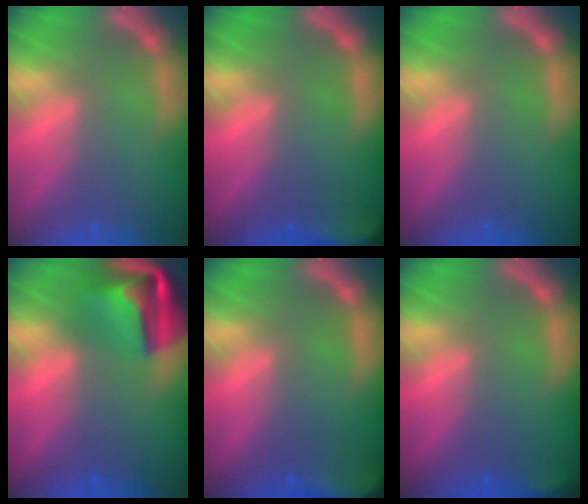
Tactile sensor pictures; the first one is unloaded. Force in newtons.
{"total": 5.0}
{"total": 0.0}
{"total": 8.4}
{"total": 6.4}
{"total": 1.4}